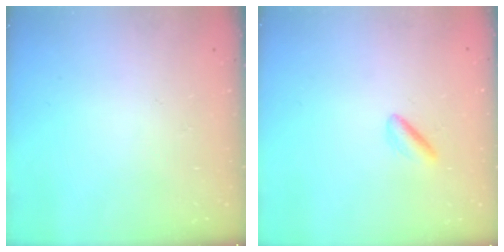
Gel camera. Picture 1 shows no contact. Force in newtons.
{"total": 2.4, "press": 2.2, "slide": 0.8}